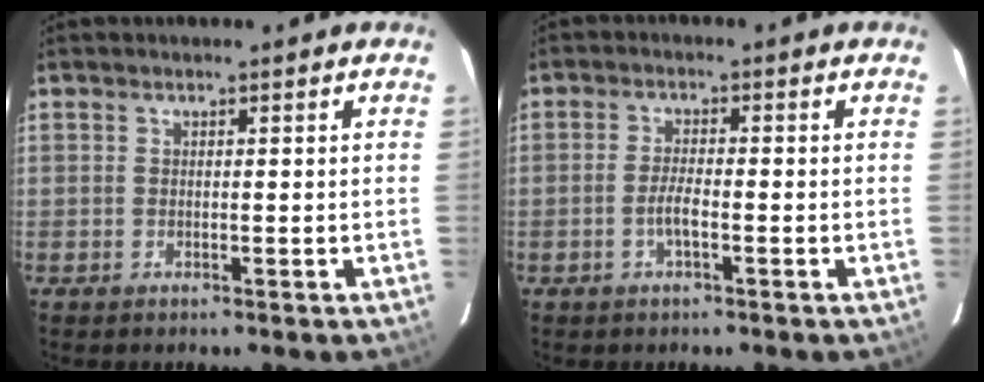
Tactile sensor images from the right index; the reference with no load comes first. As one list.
[{"total": 2.9, "force": [-1.3, 0.6, 2.5], "torque": [-0.054, 0.001, -0.025]}]